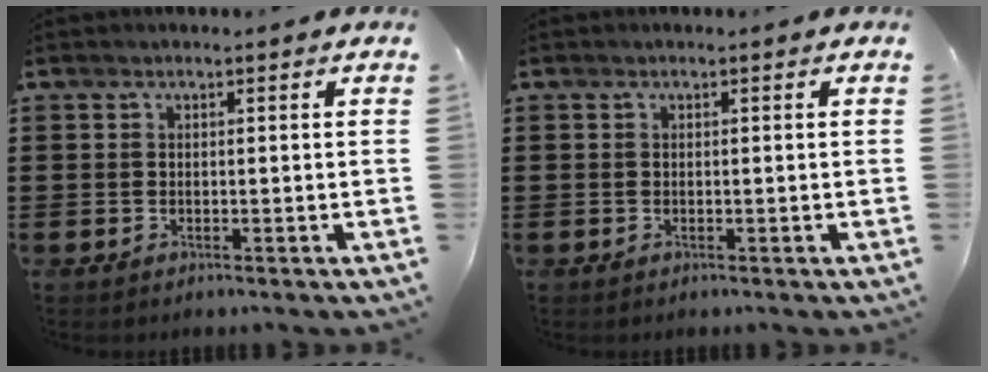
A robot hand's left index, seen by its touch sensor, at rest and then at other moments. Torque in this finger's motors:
{"motor_torque": [-0.04, -0.01, -0.01, -0.01]}